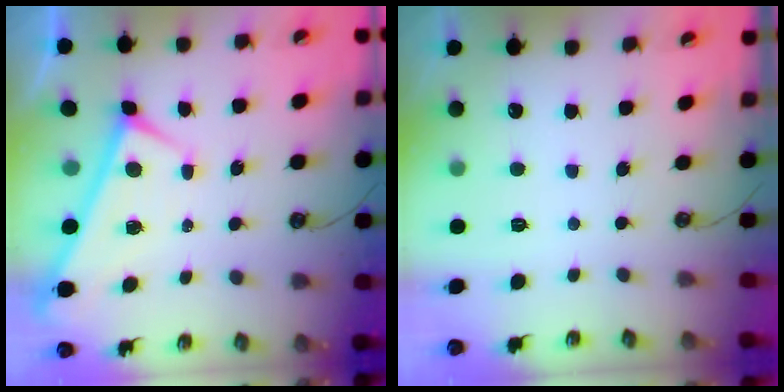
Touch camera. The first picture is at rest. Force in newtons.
{"total": 0.0}